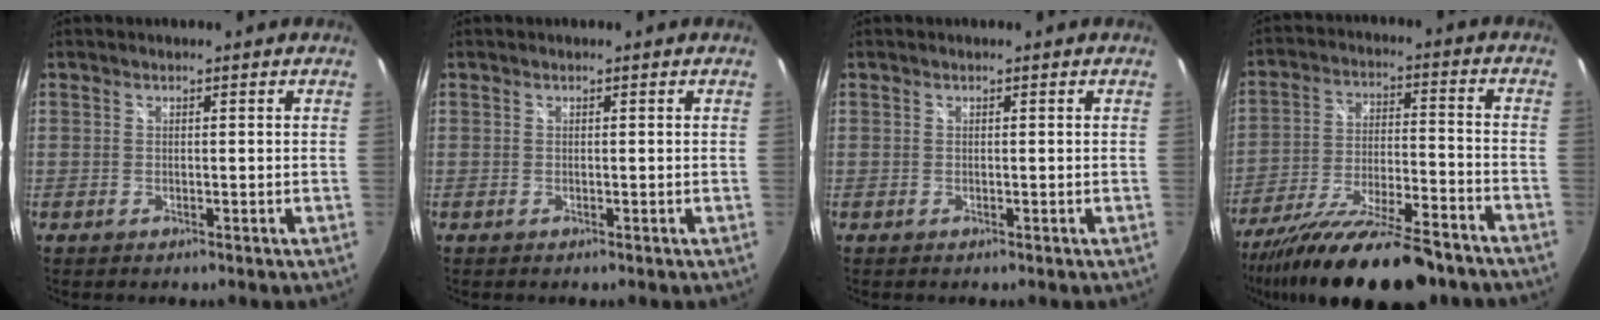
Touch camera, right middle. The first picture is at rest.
{"total": 0.0}
{"total": 0.0}
{"total": 22.9, "force": [-18.2, 5.0, 13.0], "torque": [-0.239, -0.051, -0.285]}